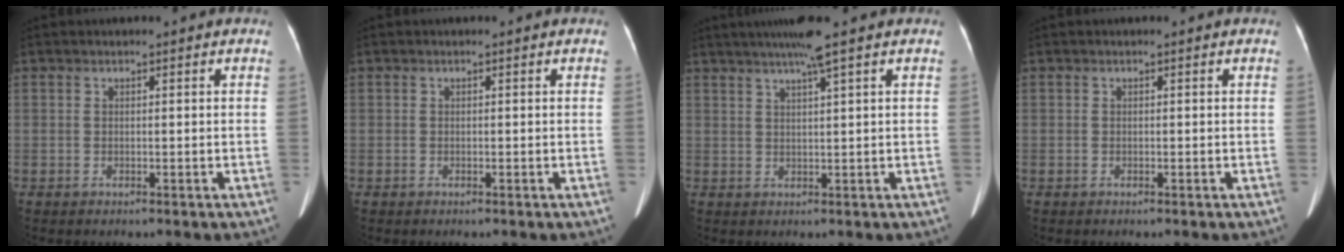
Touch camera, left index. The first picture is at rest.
{"total": 0.0}
{"total": 5.1, "force": [3.5, -1.1, 3.5], "torque": [-0.062, 0.013, 0.062]}
{"total": 0.0}